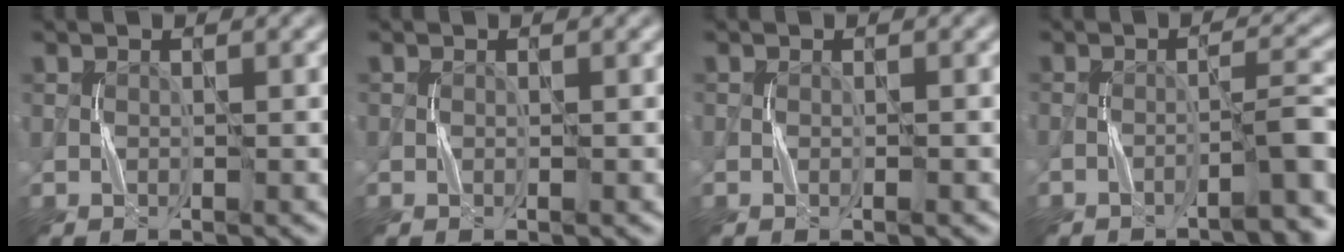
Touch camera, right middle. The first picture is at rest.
{"total": 0.0}
{"total": 0.5, "force": [-0.2, 0.0, 0.5], "torque": [-0.008, 0.000, -0.003]}
{"total": 3.7, "force": [-2.5, 0.4, 2.7], "torque": [-0.031, 0.017, -0.043]}